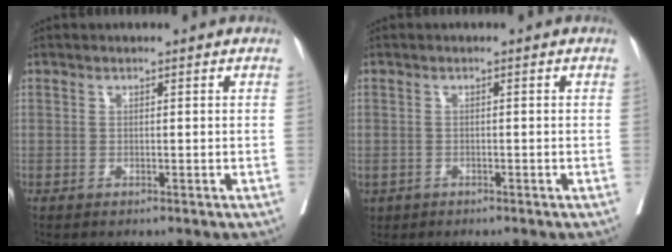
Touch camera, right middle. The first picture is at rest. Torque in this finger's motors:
{"motor_torque": [0.43, -0.28, 1.05, 0.21]}